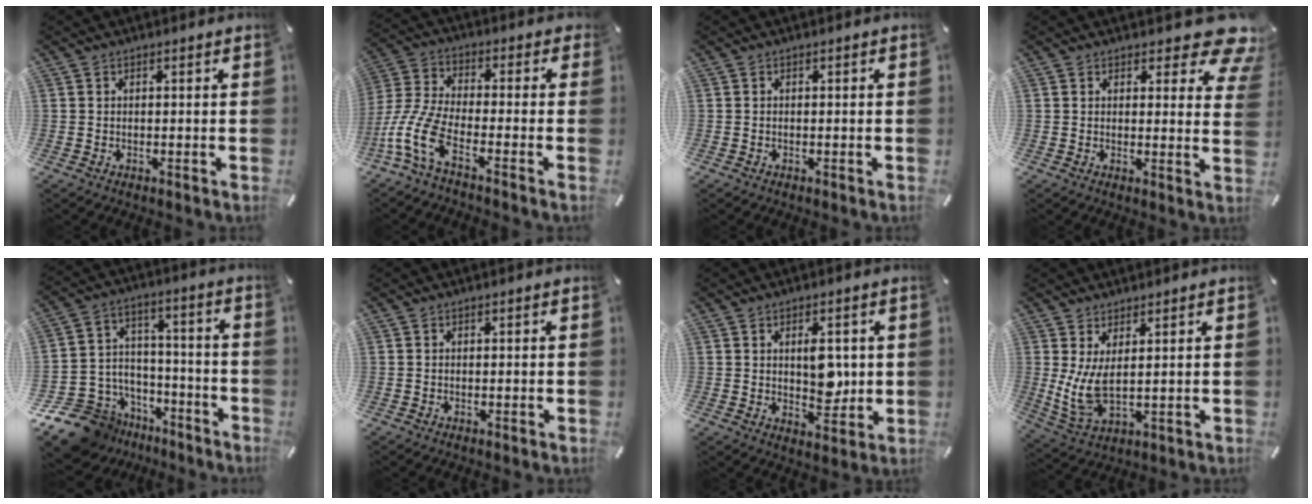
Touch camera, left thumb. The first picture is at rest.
{"total": 12.8, "force": [-6.8, 5.4, 9.4], "torque": [-0.215, 0.004, -0.128]}
{"total": 0.0}
{"total": 8.9, "force": [5.9, 3.9, 5.3], "torque": [-0.052, -0.042, 0.100]}
{"total": 14.6, "force": [-9.8, 10.0, 4.3], "torque": [-0.083, 0.056, -0.161]}
{"total": 0.0}
{"total": 7.5, "force": [1.1, 4.8, 5.7], "torque": [-0.062, -0.007, 0.016]}
{"total": 7.3, "force": [1.9, 3.1, 6.3], "torque": [-0.155, -0.025, 0.037]}